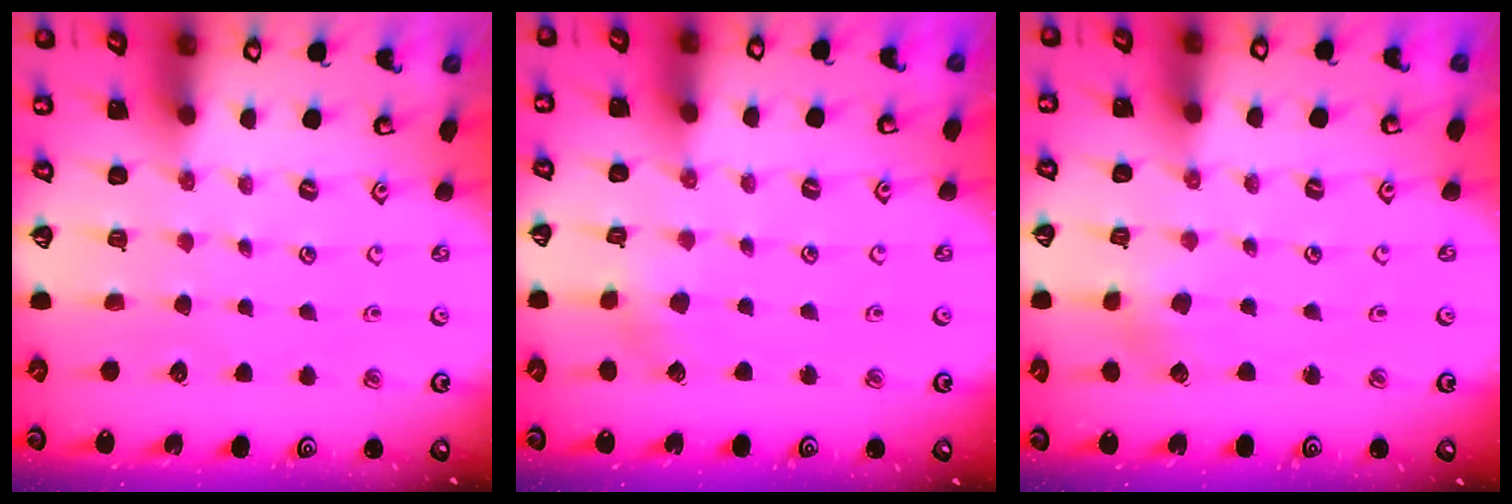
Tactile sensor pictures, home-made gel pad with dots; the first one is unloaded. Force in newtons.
{"total": 2.3, "press": 2.2, "slide": 0.3}
{"total": 2.7, "press": 2.6, "slide": 0.4}